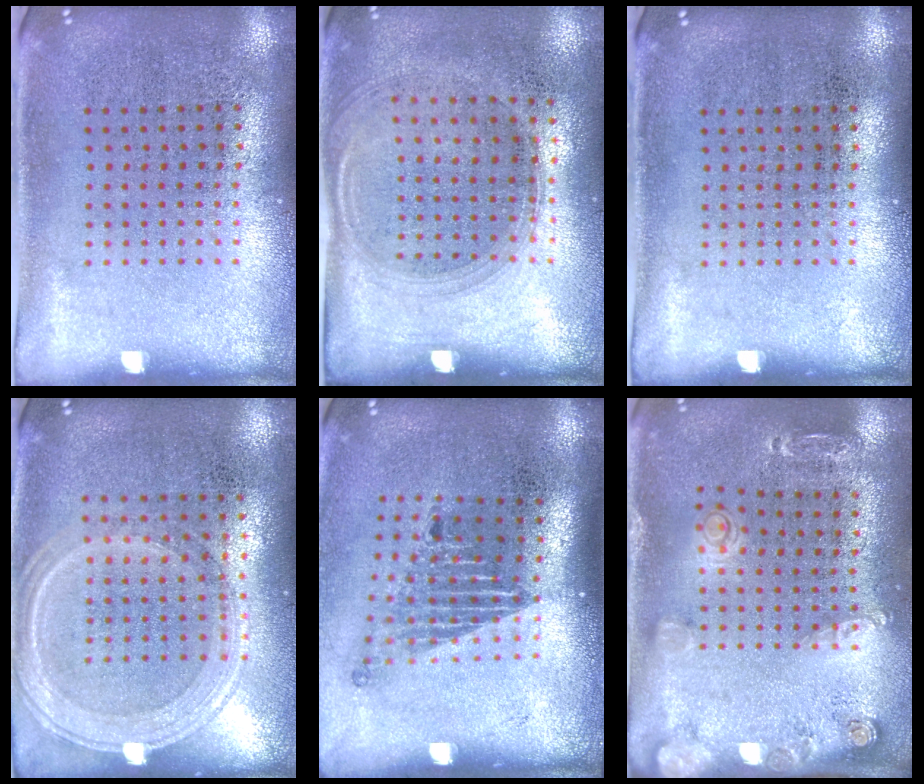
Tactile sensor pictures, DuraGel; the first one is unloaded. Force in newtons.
{"total": 1.4, "press": 1.2, "slide": 0.7}
{"total": 0.0}
{"total": 1.2, "press": 1.1, "slide": 0.5}
{"total": 1.7, "press": 1.2, "slide": 1.2}
{"total": 1.4, "press": 1.4, "slide": 0.4}